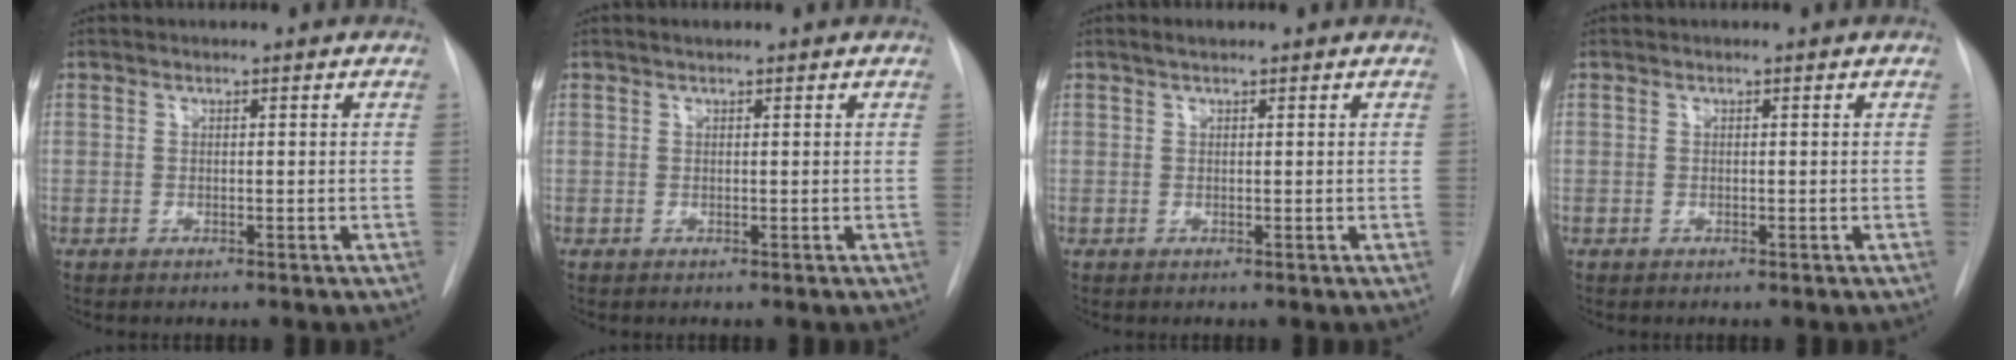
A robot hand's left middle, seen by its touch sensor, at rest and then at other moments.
{"total": 0.7, "force": [0.5, 0.2, 0.4], "torque": [-0.011, 0.005, 0.009]}
{"total": 1.1, "force": [0.8, 0.3, 0.7], "torque": [-0.015, 0.008, 0.014]}
{"total": 0.0}